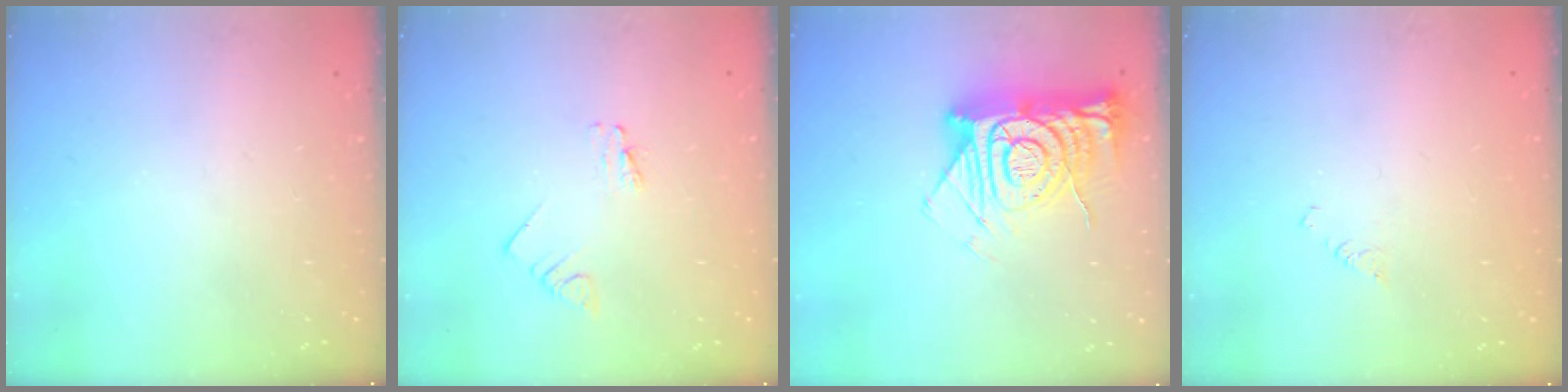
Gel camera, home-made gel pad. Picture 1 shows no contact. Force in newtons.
{"total": 1.1, "press": 1.0, "slide": 0.1}
{"total": 16.4, "press": 16.4, "slide": 1.4}
{"total": 2.4, "press": 2.4, "slide": 0.4}